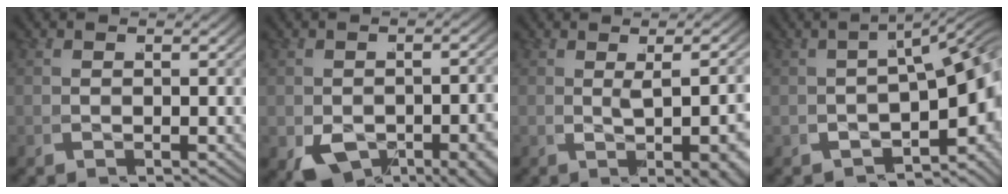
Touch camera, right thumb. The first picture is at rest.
{"total": 5.6, "force": [-2.9, 2.8, 3.9], "torque": [-0.047, -0.020, -0.032]}
{"total": 4.9, "force": [0.2, 1.2, 4.8], "torque": [-0.058, 0.005, 0.009]}
{"total": 8.3, "force": [-1.9, 4.0, 7.0], "torque": [-0.072, -0.006, -0.022]}